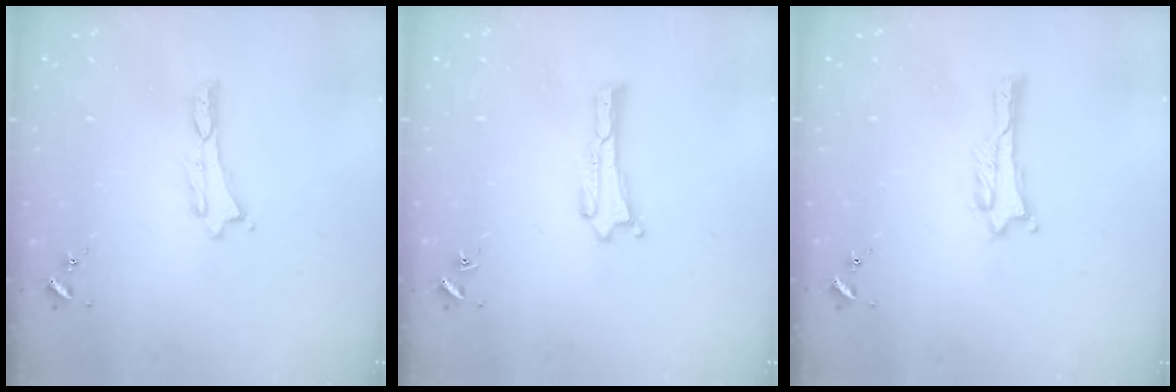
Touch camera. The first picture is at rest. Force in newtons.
{"total": 0.0}
{"total": 0.9, "press": 0.9, "slide": 0.1}